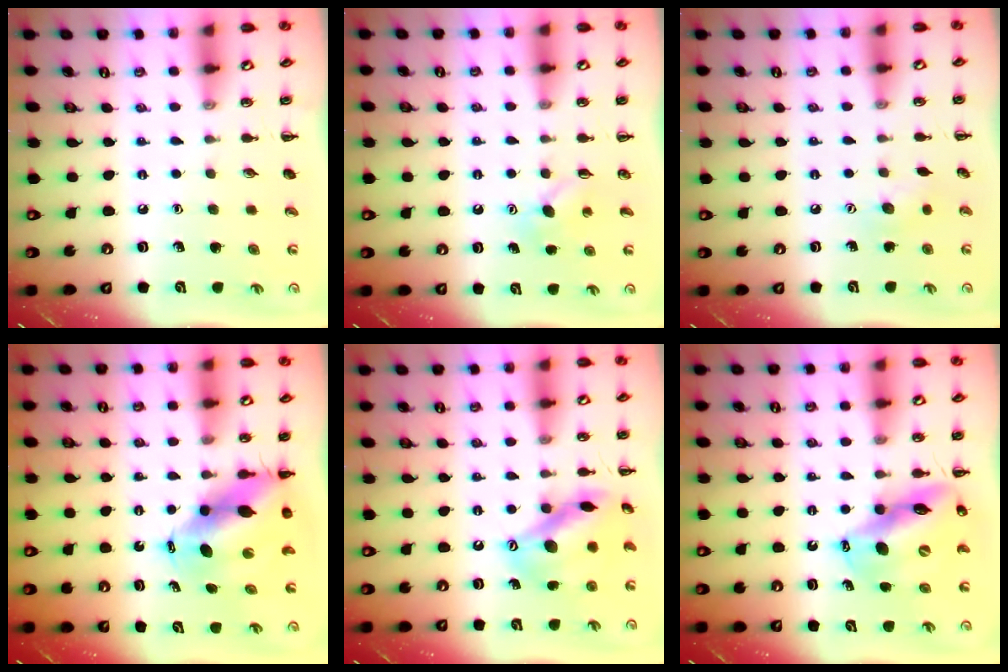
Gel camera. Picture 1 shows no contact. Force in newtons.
{"total": 4.2, "press": 4.0, "slide": 1.2}
{"total": 5.2, "press": 5.1, "slide": 1.1}
{"total": 10.8, "press": 10.5, "slide": 2.6}
{"total": 14.4, "press": 14.2, "slide": 2.5}
{"total": 13.7, "press": 13.1, "slide": 4.0}